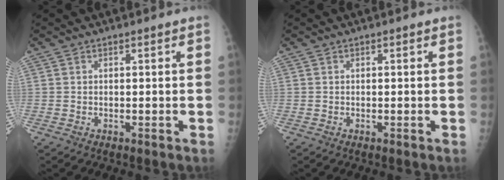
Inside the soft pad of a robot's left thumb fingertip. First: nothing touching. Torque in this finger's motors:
{"motor_torque": [-0.01, 0.00, -0.04, -0.03, 0.00]}